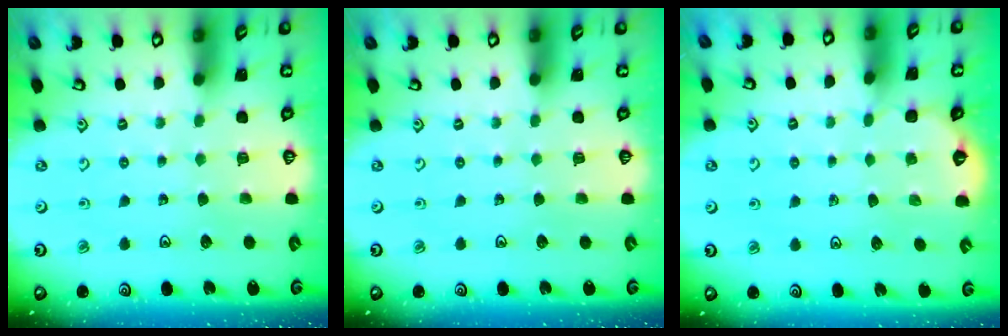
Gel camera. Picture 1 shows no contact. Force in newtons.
{"total": 0.0}
{"total": 1.6, "press": 1.5, "slide": 0.5}